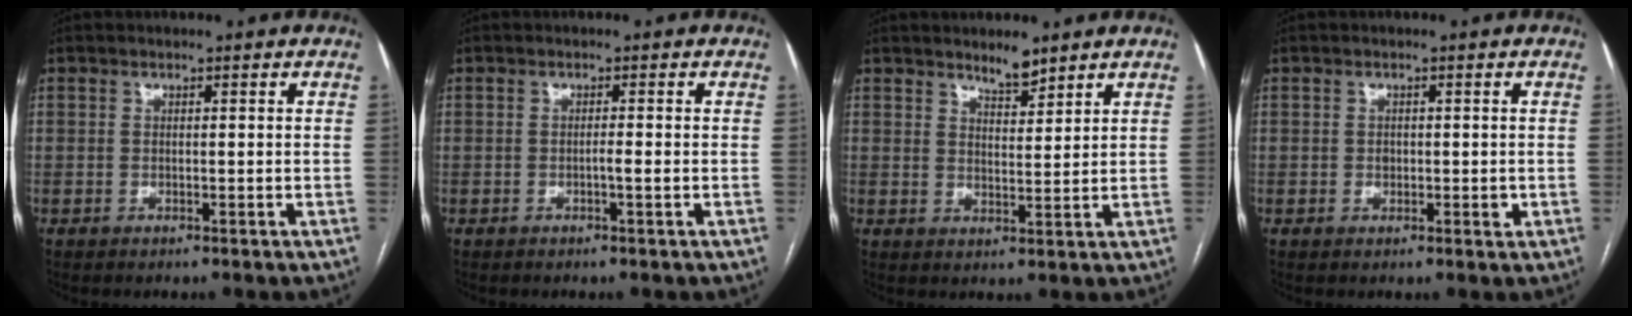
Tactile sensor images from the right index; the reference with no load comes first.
{"total": 0.9, "force": [-0.4, -0.2, 0.8], "torque": [-0.013, 0.001, -0.007]}
{"total": 3.6, "force": [3.2, 0.8, 1.5], "torque": [-0.028, -0.006, 0.054]}
{"total": 1.9, "force": [-0.2, 1.3, 1.3], "torque": [-0.021, 0.000, 0.001]}